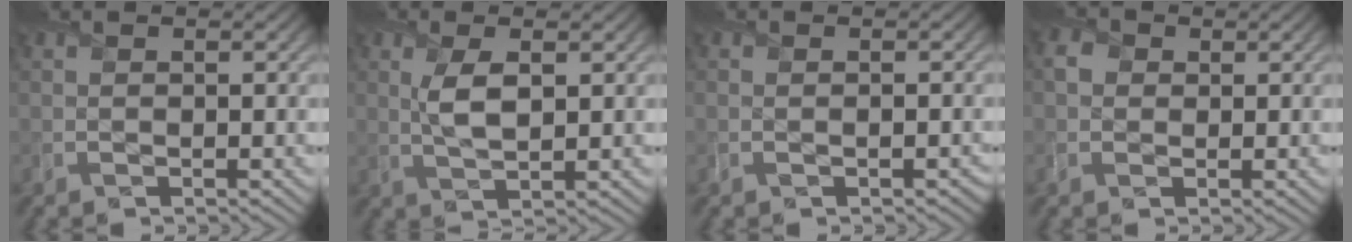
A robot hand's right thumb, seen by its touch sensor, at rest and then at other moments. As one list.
[{"total": 4.0, "force": [1.0, 1.6, 3.5], "torque": [-0.084, 0.000, 0.021]}, {"total": 0.8, "force": [-0.6, 0.4, 0.3], "torque": [-0.003, -0.010, -0.008]}, {"total": 2.2, "force": [0.3, 2.0, 0.9], "torque": [-0.026, 0.005, -0.001]}]